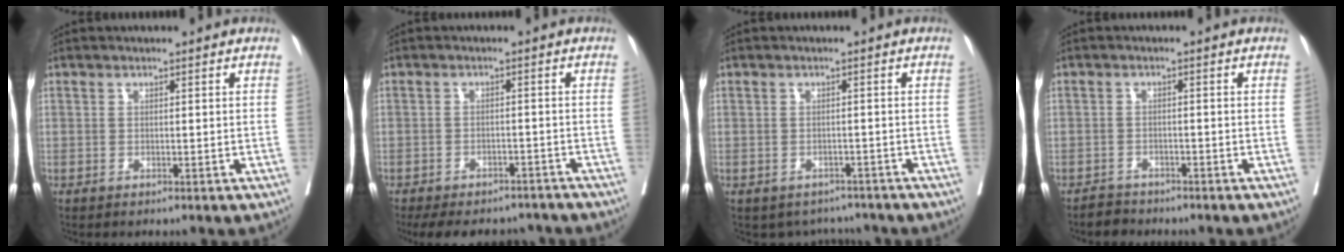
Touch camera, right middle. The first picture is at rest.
{"total": 12.7, "force": [-11.0, 5.0, 3.9], "torque": [-0.069, 0.006, -0.137]}
{"total": 4.2, "force": [-3.7, 2.1, 0.1], "torque": [0.009, 0.013, -0.045]}
{"total": 2.2, "force": [-2.1, 0.8, -0.4], "torque": [0.004, -0.002, -0.039]}